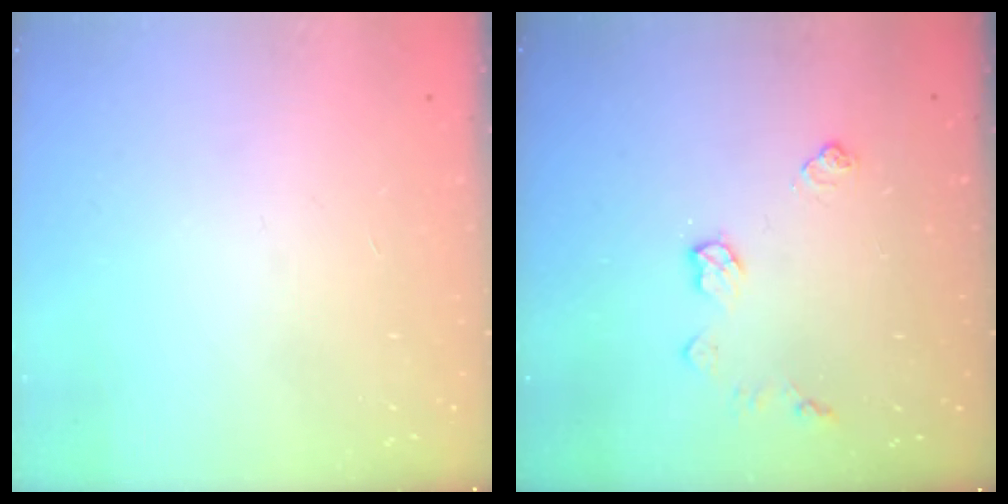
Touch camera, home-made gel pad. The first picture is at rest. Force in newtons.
{"total": 8.2, "press": 8.1, "slide": 0.3}